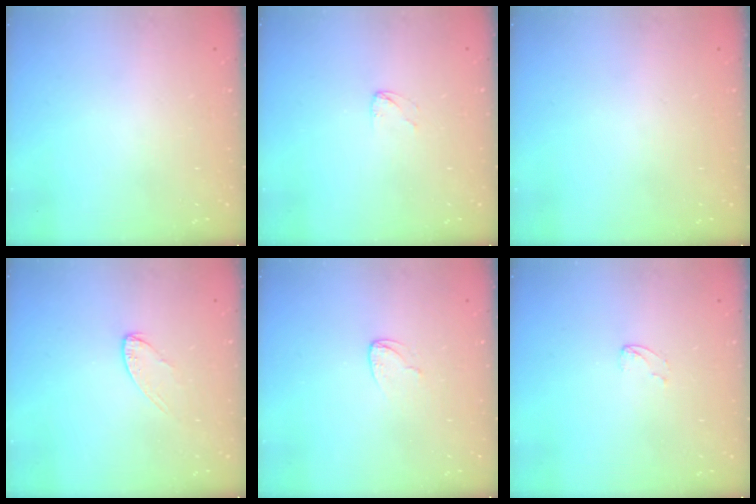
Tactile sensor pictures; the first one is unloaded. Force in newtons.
{"total": 2.2, "press": 2.2, "slide": 0.1}
{"total": 0.0}
{"total": 5.5, "press": 5.4, "slide": 0.4}
{"total": 3.8, "press": 3.8, "slide": 0.3}
{"total": 2.4, "press": 2.4, "slide": 0.2}